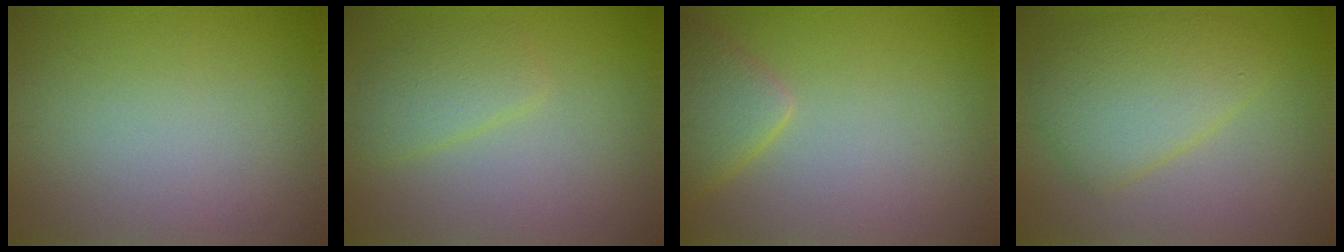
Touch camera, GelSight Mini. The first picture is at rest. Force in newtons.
{"total": 2.1, "press": 2.1, "slide": 0.2}
{"total": 3.3, "press": 3.3, "slide": 0.3}
{"total": 4.7, "press": 4.7, "slide": 0.1}